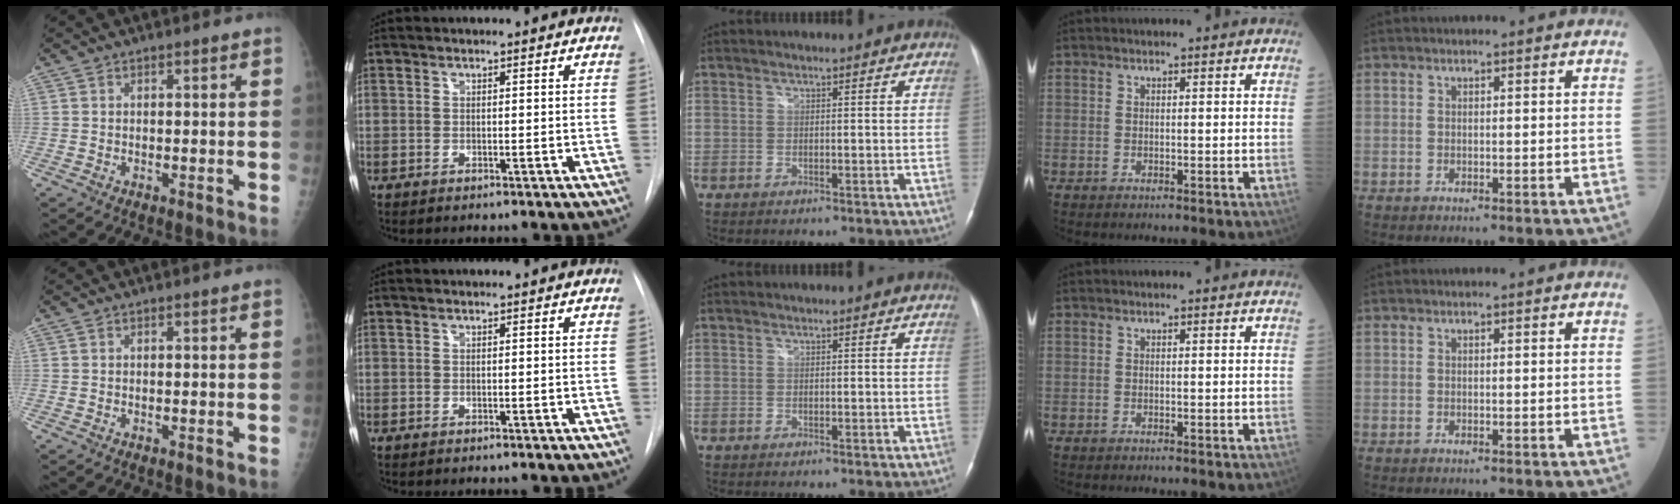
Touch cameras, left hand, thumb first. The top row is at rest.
{}